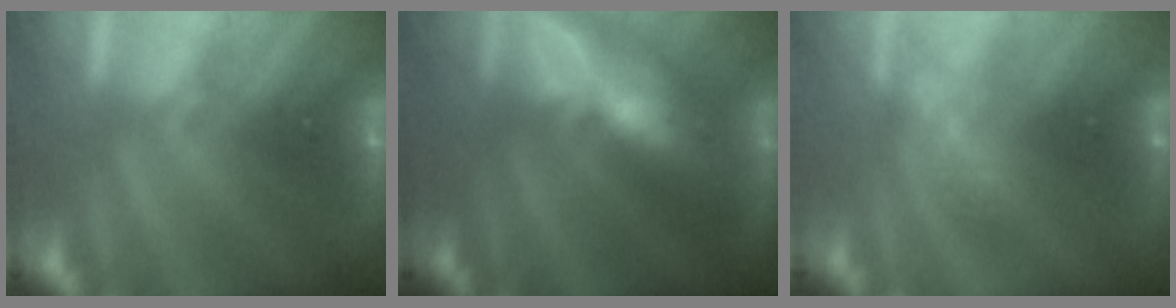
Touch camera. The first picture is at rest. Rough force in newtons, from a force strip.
{"total": 13.7}
{"total": 2.5}